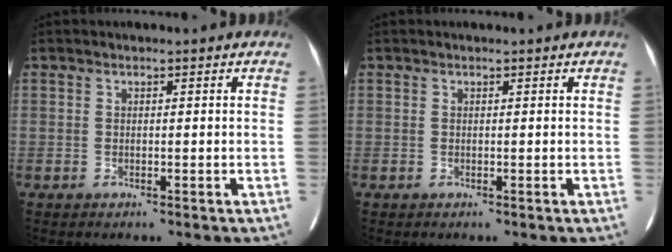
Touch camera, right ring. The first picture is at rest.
{"total": 0.0}